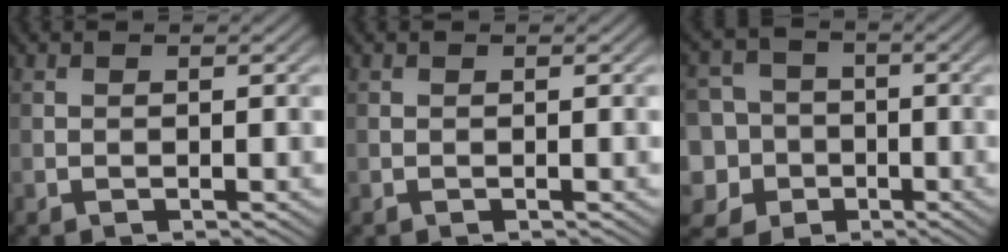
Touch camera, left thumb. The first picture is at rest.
{"total": 0.0}
{"total": 10.0, "force": [-2.2, 9.3, 3.1], "torque": [-0.112, -0.001, -0.072]}